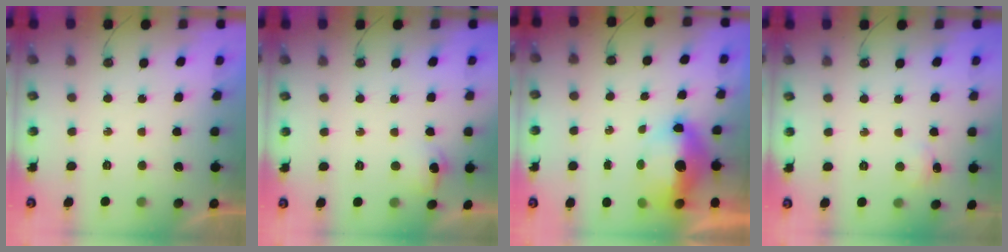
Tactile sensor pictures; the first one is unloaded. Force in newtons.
{"total": 6.8, "press": 6.7, "slide": 0.7}
{"total": 10.3, "press": 9.7, "slide": 3.5}
{"total": 5.2, "press": 5.2, "slide": 0.8}